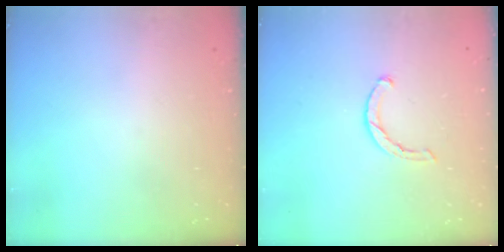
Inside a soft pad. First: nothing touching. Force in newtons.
{"total": 1.9, "press": 1.9, "slide": 0.3}